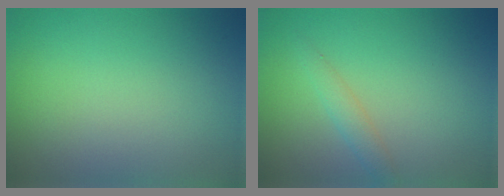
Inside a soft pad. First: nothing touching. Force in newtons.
{"total": 1.5, "press": 1.5, "slide": 0.0}